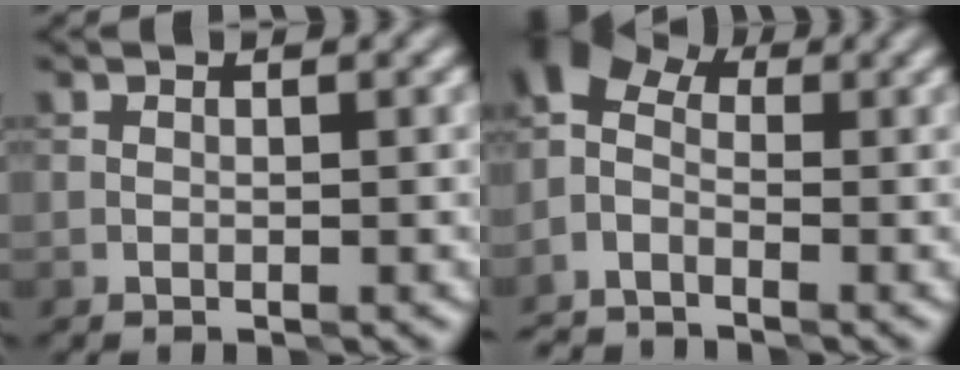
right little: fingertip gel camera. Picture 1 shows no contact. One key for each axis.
{"total": 4.8, "fx": -2.3, "fy": 3.0, "fz": 2.9, "tx": -0.067, "ty": 0.005, "tz": -0.063}